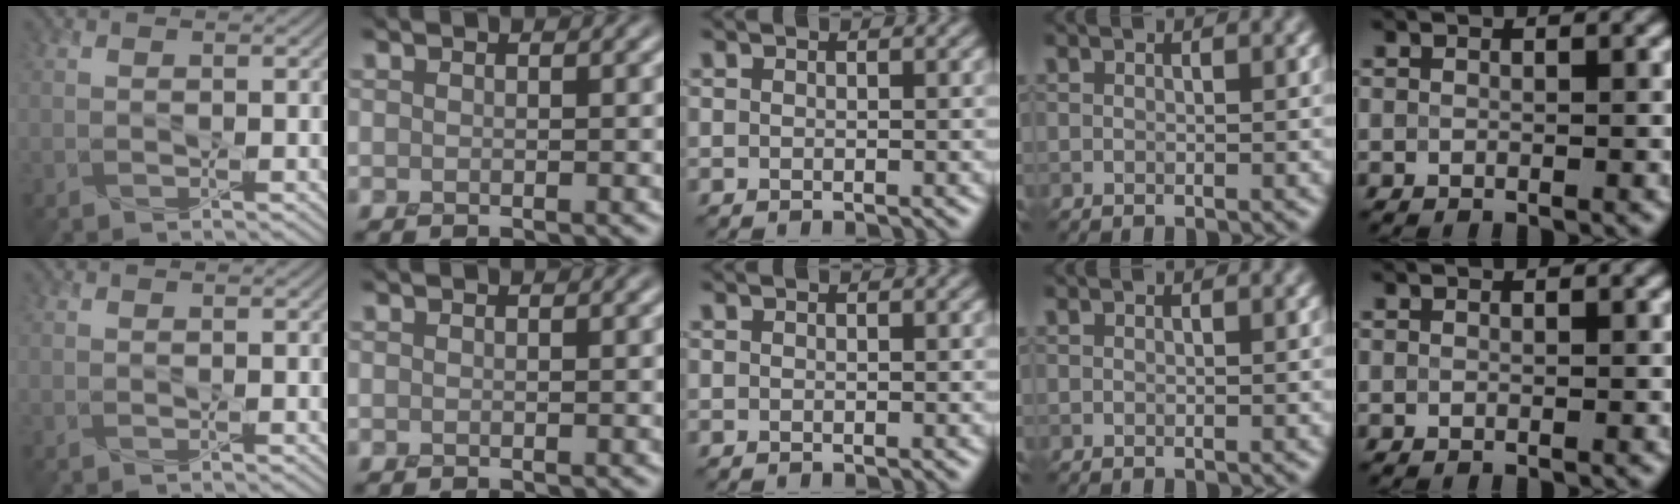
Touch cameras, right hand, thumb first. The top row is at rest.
{}